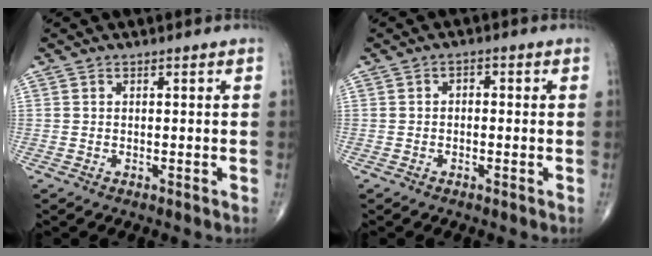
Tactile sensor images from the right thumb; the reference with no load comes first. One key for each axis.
{"total": 1.5, "fx": -0.2, "fy": 1.1, "fz": 1.1, "tx": -0.004, "ty": 0.006, "tz": -0.011}